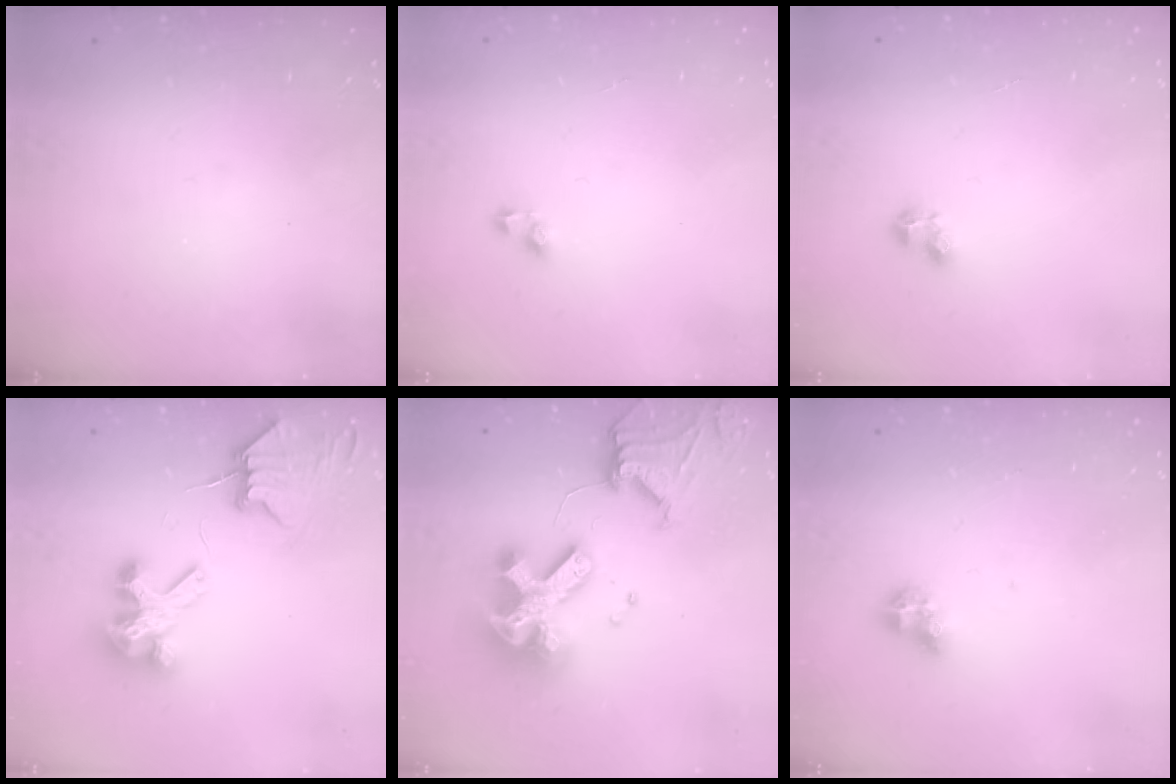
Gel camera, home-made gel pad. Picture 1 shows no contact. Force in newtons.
{"total": 2.9, "press": 2.9, "slide": 0.2}
{"total": 3.8, "press": 3.8, "slide": 0.7}
{"total": 6.3, "press": 6.3, "slide": 0.8}
{"total": 21.2, "press": 21.1, "slide": 2.3}
{"total": 6.1, "press": 6.1, "slide": 0.7}